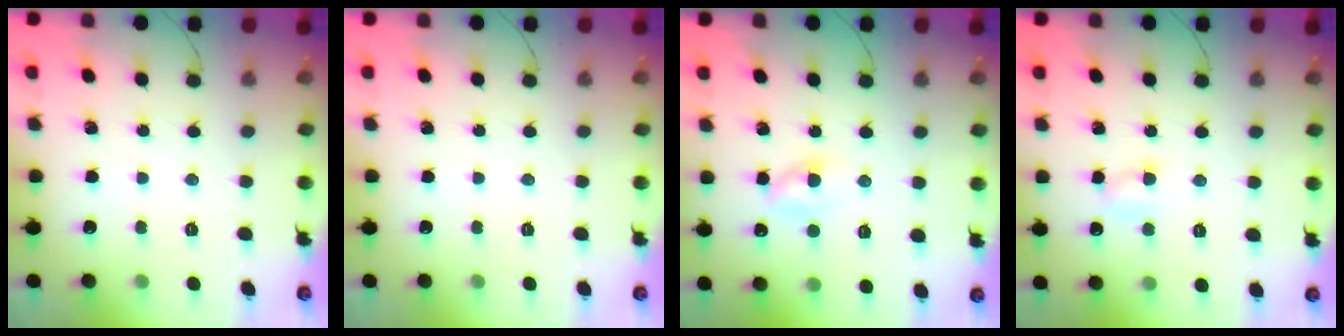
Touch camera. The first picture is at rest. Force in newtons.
{"total": 0.0}
{"total": 2.7, "press": 2.5, "slide": 1.1}
{"total": 4.7, "press": 4.5, "slide": 1.2}